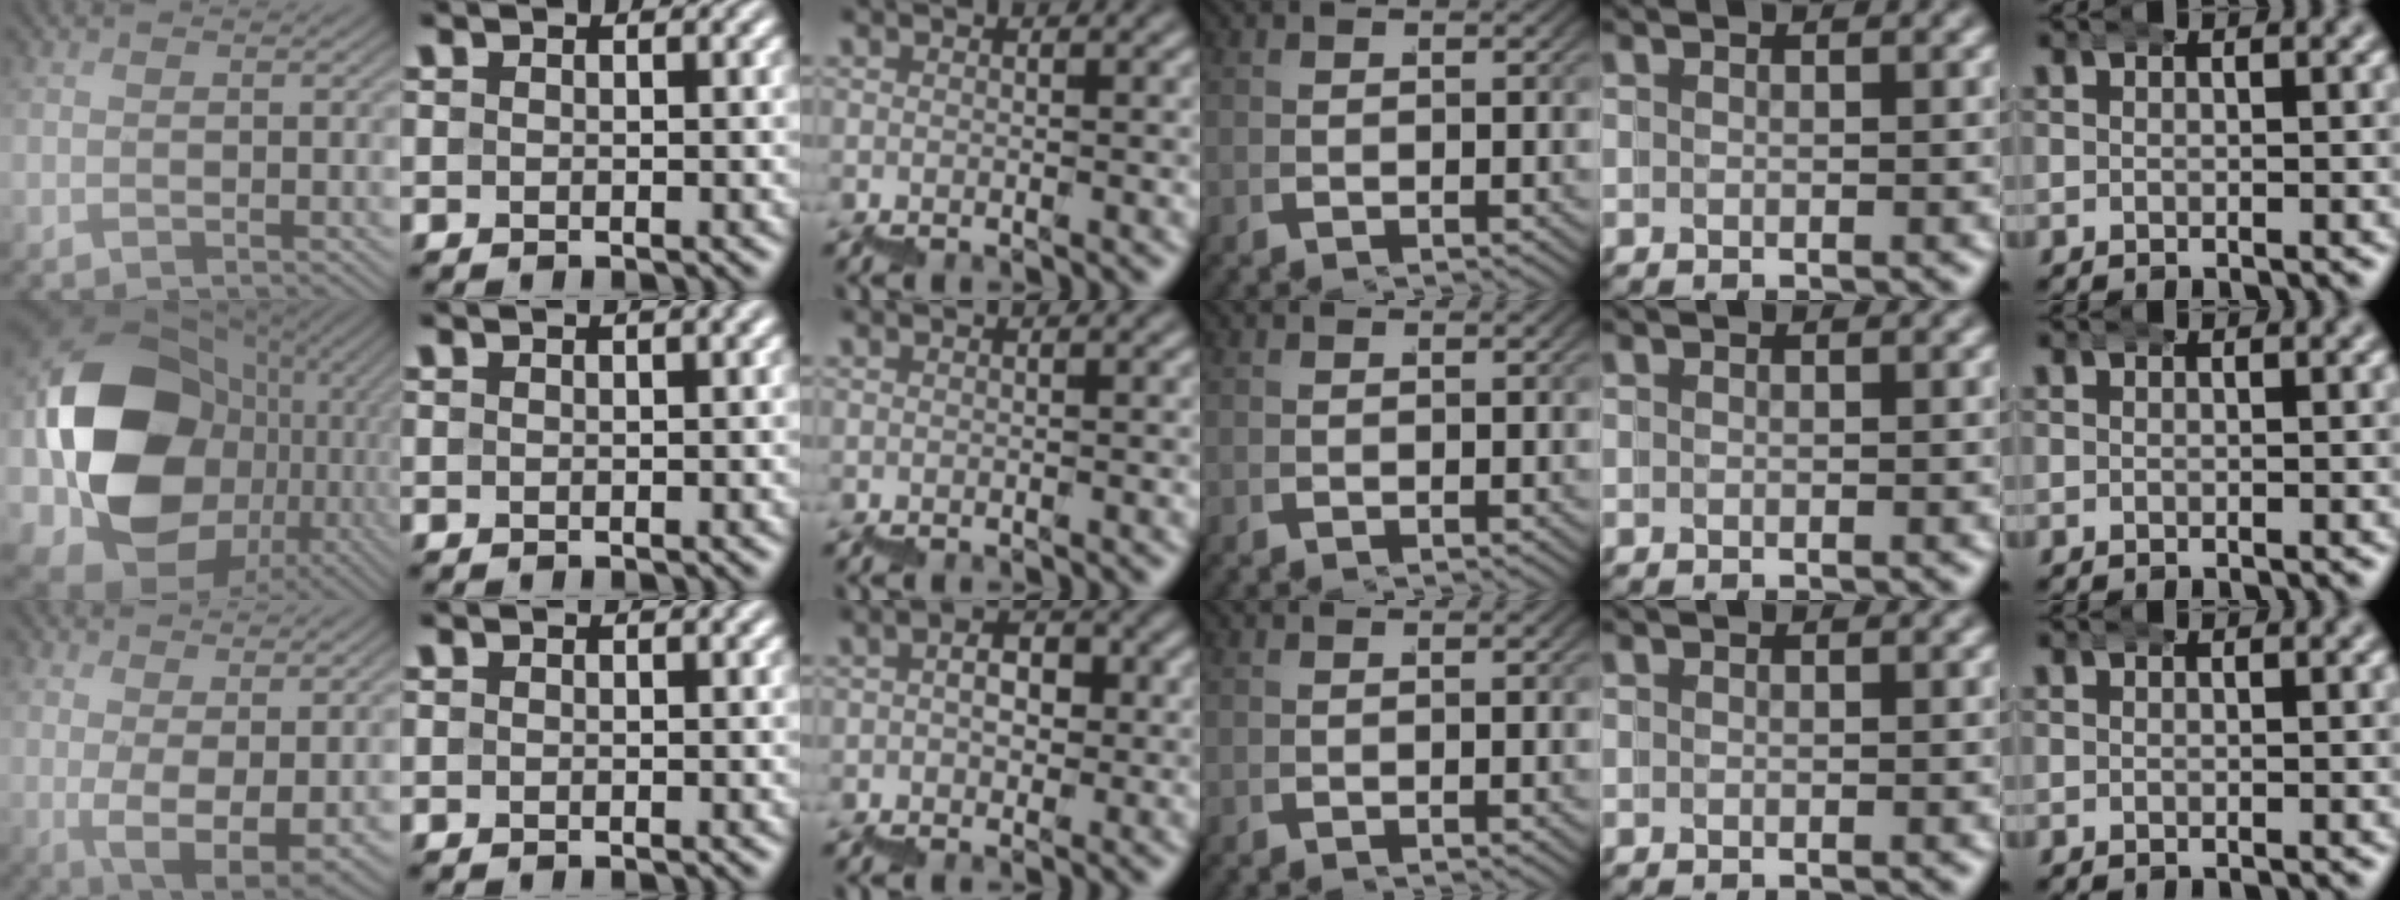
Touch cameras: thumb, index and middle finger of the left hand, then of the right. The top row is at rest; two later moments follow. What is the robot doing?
{"motion": "wrap", "object": "bandana"}